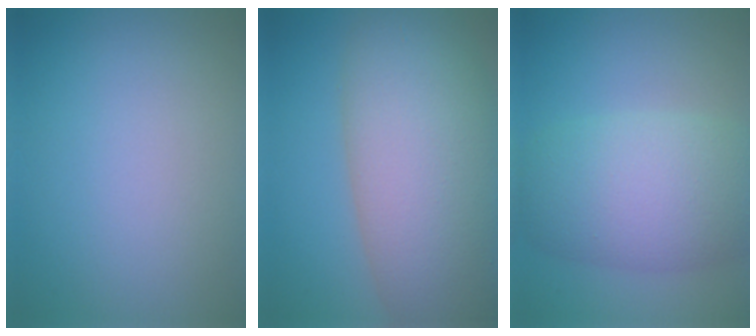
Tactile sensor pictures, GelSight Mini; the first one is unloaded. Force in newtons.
{"total": 12.9, "press": 12.9, "slide": 0.8}
{"total": 8.1, "press": 8.1, "slide": 0.4}